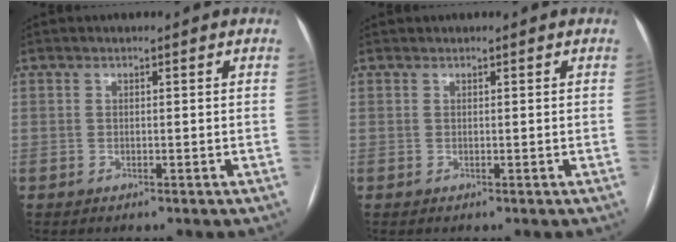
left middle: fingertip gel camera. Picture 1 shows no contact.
{"total": 0.0}